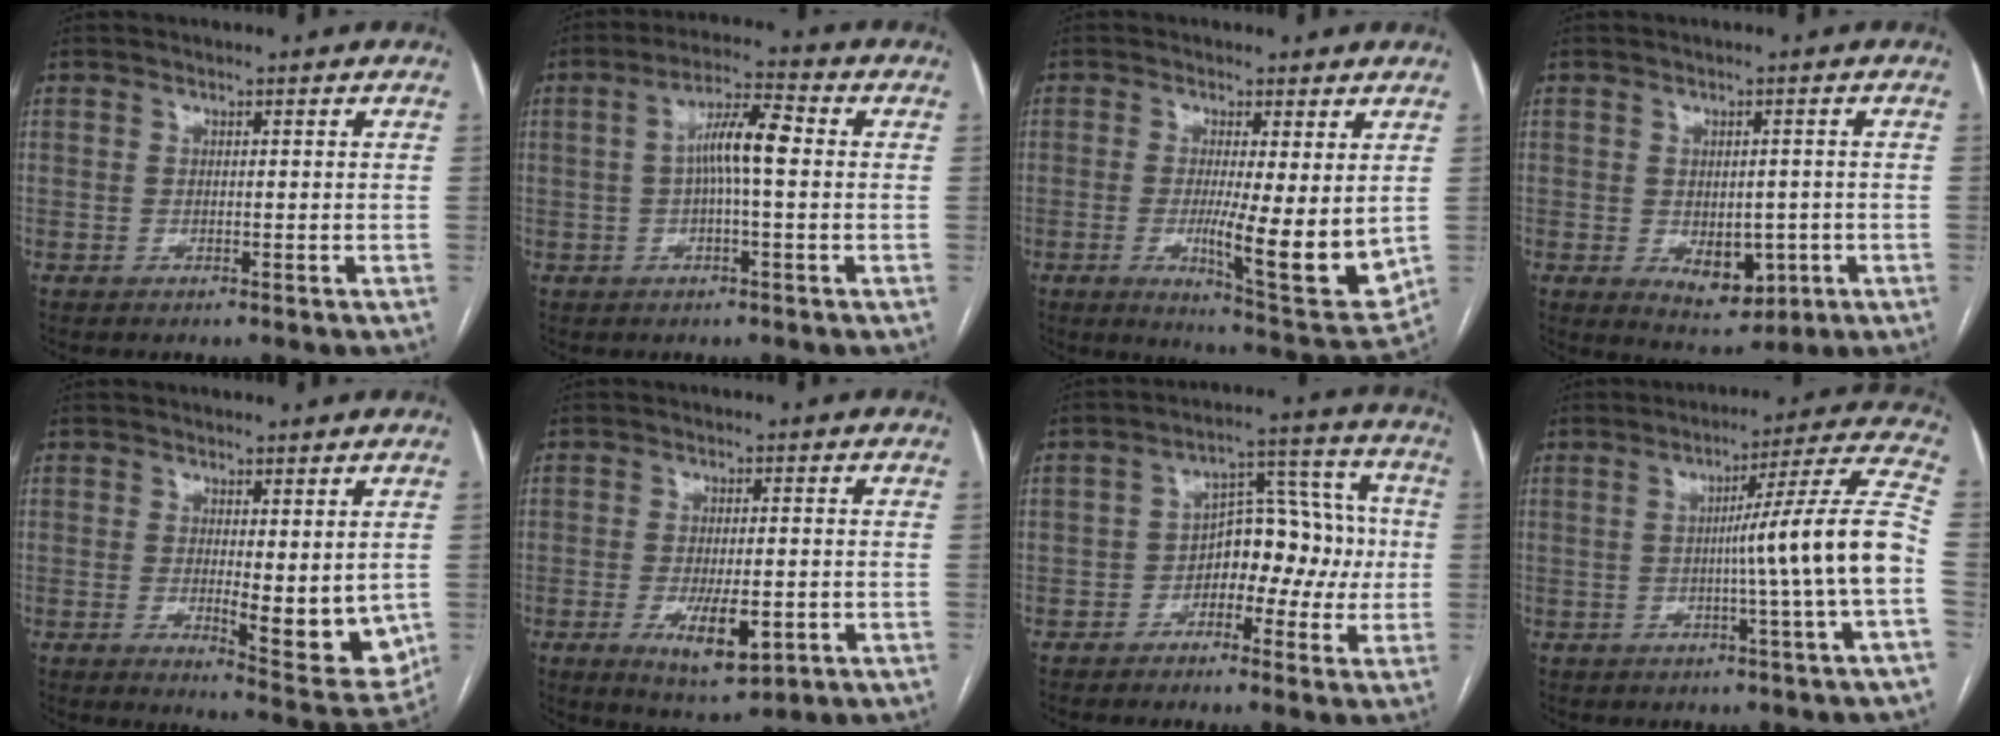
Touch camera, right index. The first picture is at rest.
{"total": 7.3, "force": [0.4, 1.1, 7.2], "torque": [-0.134, 0.020, 0.003]}
{"total": 11.6, "force": [-0.3, 2.0, 11.5], "torque": [-0.166, -0.027, 0.003]}
{"total": 6.4, "force": [-1.6, 3.8, 4.8], "torque": [-0.066, -0.003, -0.007]}
{"total": 9.8, "force": [-0.6, 3.1, 9.2], "torque": [-0.108, -0.023, 0.003]}
{"total": 7.7, "force": [-2.6, 2.3, 6.9], "torque": [-0.122, -0.014, -0.031]}
{"total": 9.3, "force": [-2.2, 5.7, 7.1], "torque": [-0.096, 0.044, -0.036]}
{"total": 13.1, "force": [-2.0, -2.5, 12.7], "torque": [-0.171, 0.011, -0.033]}